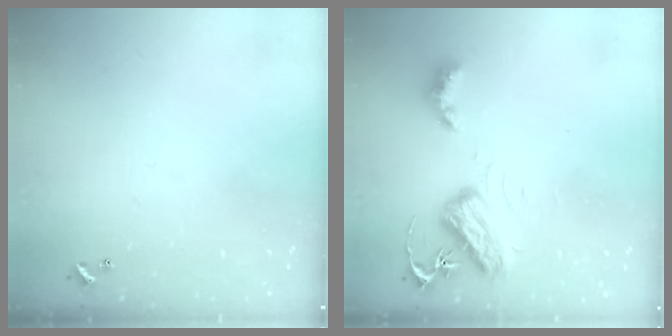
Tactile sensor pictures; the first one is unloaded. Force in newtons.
{"total": 6.7, "press": 6.7, "slide": 0.5}